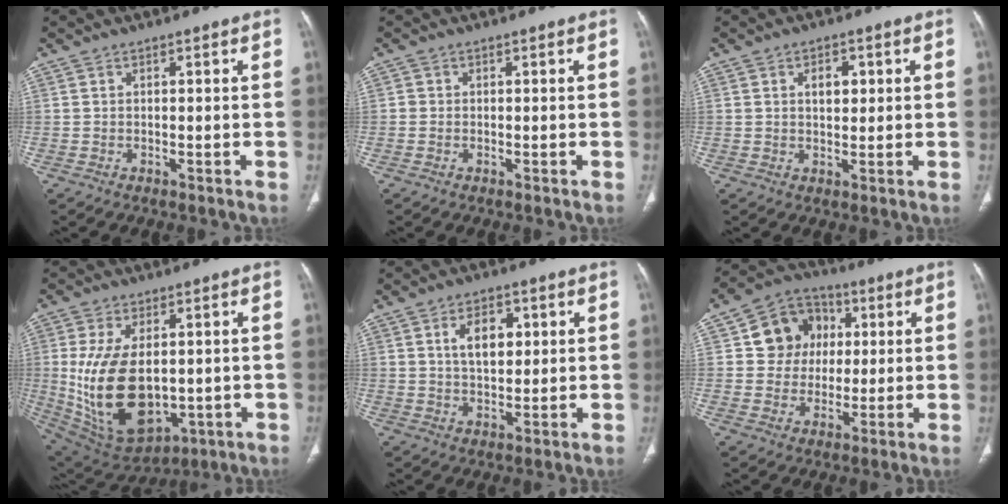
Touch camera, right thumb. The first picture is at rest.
{"total": 0.6, "force": [-0.1, 0.5, 0.1], "torque": [0.003, 0.004, -0.006]}
{"total": 3.8, "force": [1.1, 2.4, 2.7], "torque": [-0.025, -0.001, 0.017]}
{"total": 18.7, "force": [-0.2, 10.8, 15.2], "torque": [-0.281, -0.014, 0.029]}
{"total": 7.4, "force": [2.2, 4.4, 5.5], "torque": [-0.066, -0.006, 0.039]}
{"total": 10.9, "force": [2.2, 9.9, 4.1], "torque": [-0.018, 0.005, 0.033]}